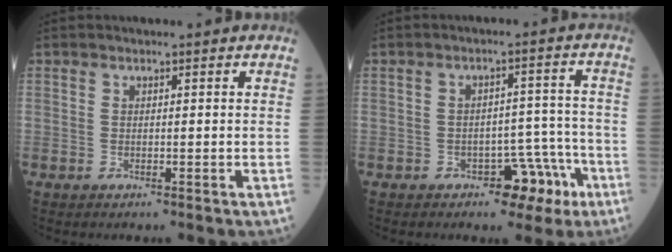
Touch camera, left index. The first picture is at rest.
{"total": 6.4, "force": [-3.9, 3.5, 3.7], "torque": [-0.033, 0.029, -0.047]}